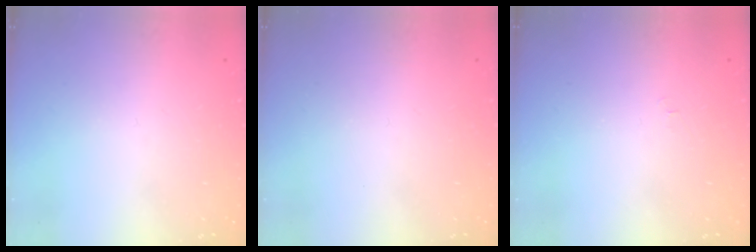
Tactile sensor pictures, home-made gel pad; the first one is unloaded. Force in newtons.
{"total": 1.7, "press": 1.6, "slide": 0.1}
{"total": 3.1, "press": 3.1, "slide": 0.5}